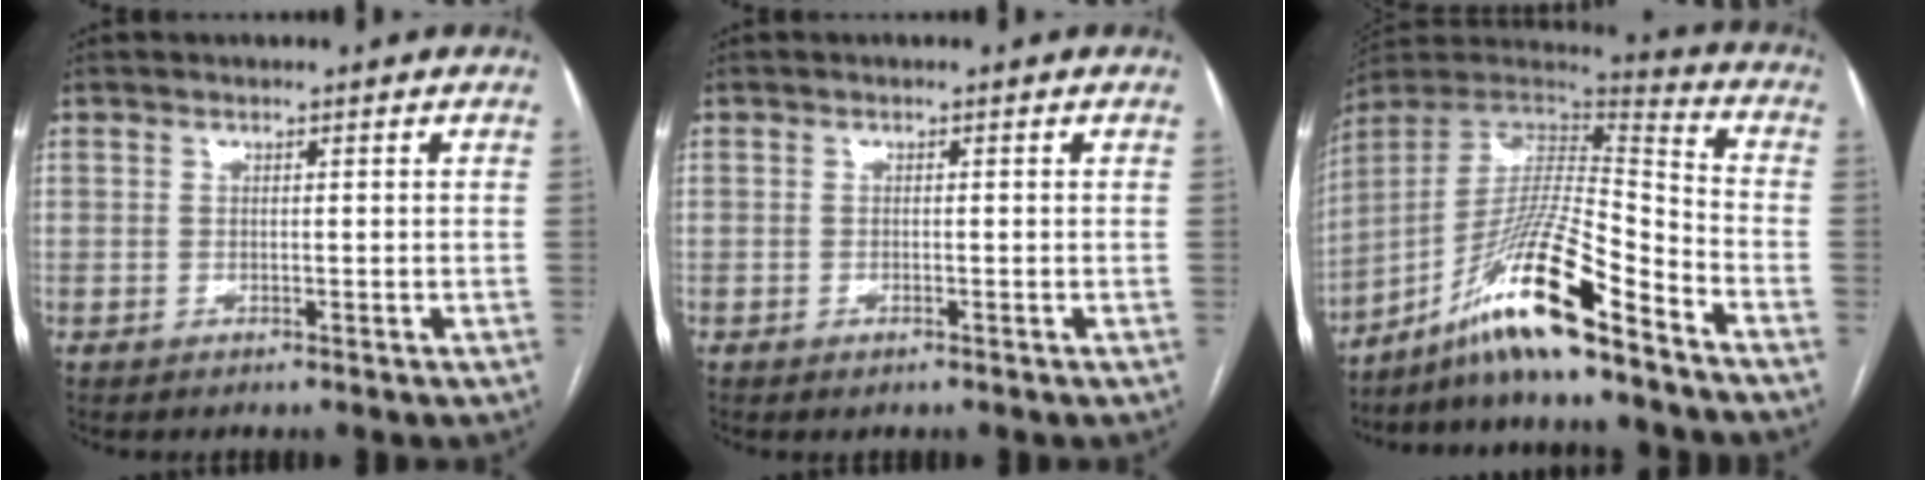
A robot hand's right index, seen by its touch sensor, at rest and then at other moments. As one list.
[{"total": 0.7, "force": [-0.5, 0.2, 0.4], "torque": [-0.008, -0.002, -0.005]}, {"total": 16.9, "force": [-11.5, 0.7, 12.4], "torque": [-0.234, 0.002, -0.207]}]